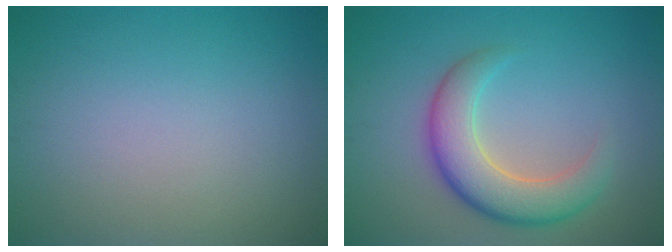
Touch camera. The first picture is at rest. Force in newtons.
{"total": 5.8, "press": 5.8, "slide": 0.4}